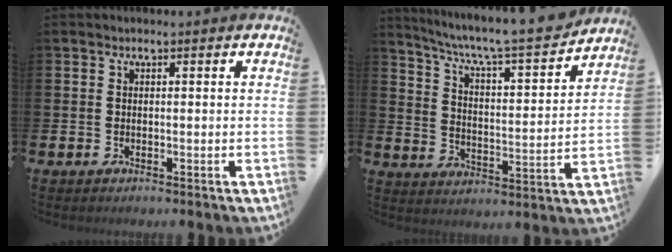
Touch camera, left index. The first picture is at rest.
{"total": 7.1, "force": [6.3, 0.7, 3.1], "torque": [-0.092, -0.048, 0.101]}